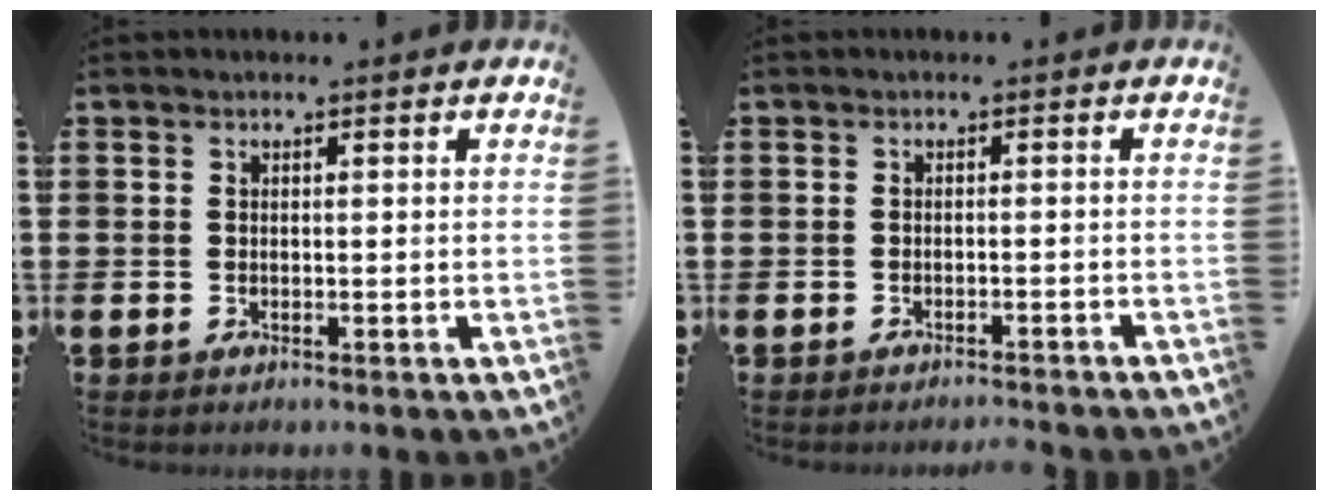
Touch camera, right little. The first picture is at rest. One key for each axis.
{"total": 1.0, "fx": -1.0, "fy": -0.2, "fz": 0.0, "tx": 0.001, "ty": 0.002, "tz": -0.021}